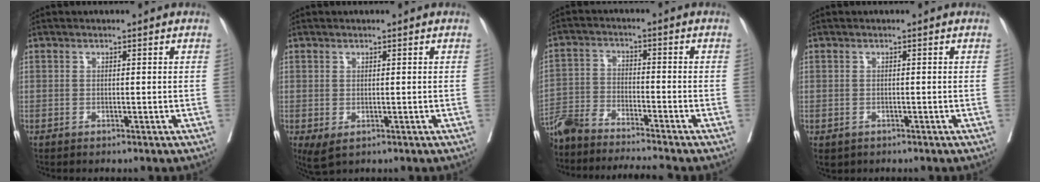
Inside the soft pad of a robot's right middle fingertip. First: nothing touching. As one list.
[{"total": 2.3, "force": [-0.5, 1.2, 1.9], "torque": [-0.034, -0.008, 0.003]}, {"total": 12.2, "force": [-11.3, -0.5, 4.4], "torque": [-0.076, -0.005, -0.197]}, {"total": 1.9, "force": [-1.1, 1.4, 0.6], "torque": [-0.009, -0.001, -0.010]}]